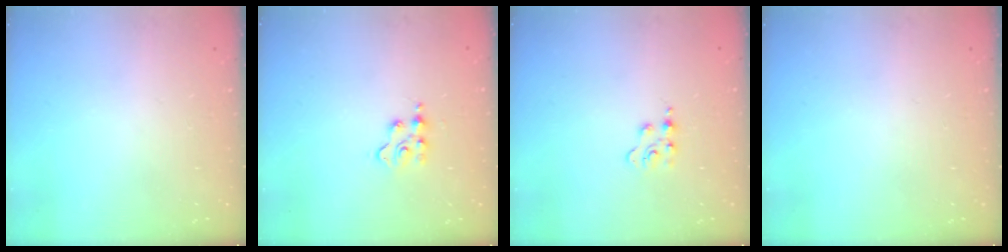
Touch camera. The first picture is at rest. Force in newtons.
{"total": 3.0, "press": 3.0, "slide": 0.4}
{"total": 3.5, "press": 3.5, "slide": 0.6}
{"total": 0.0}